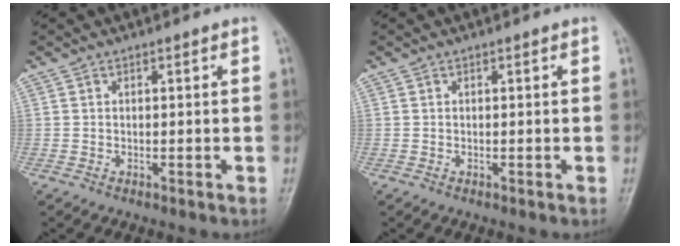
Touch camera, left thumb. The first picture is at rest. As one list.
[{"total": 0.0}]